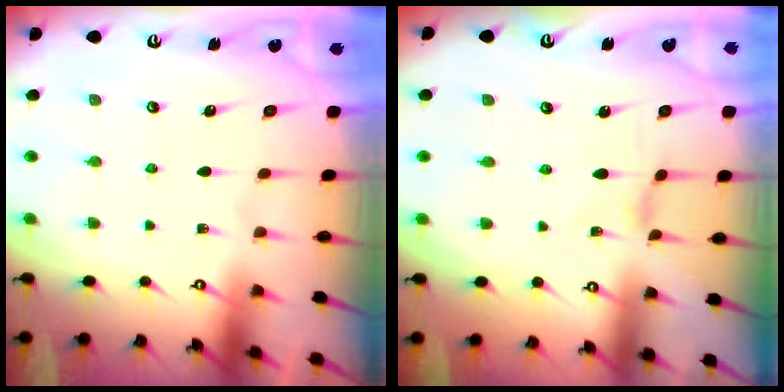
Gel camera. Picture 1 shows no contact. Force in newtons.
{"total": 0.5, "press": 0.5, "slide": 0.1}